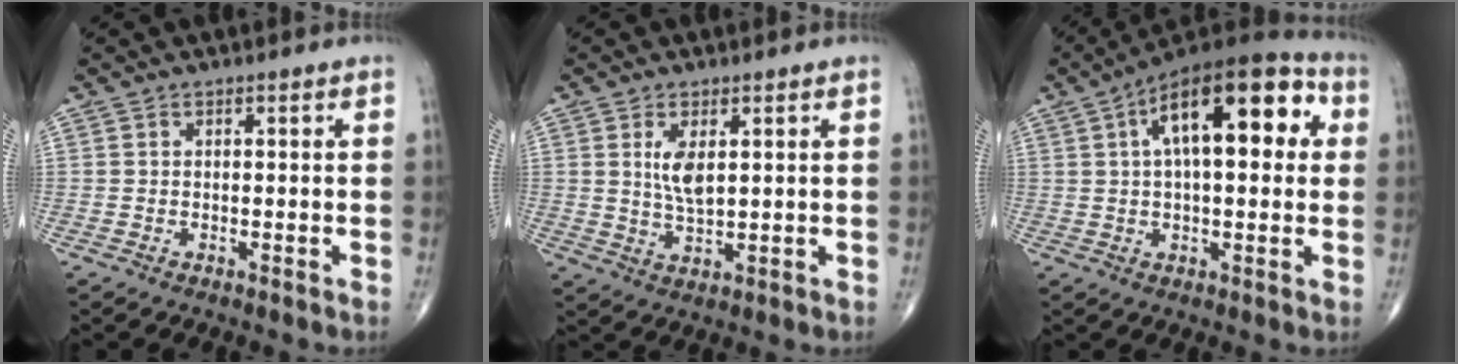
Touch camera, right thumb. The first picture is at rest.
{"total": 5.1, "force": [1.5, 2.1, 4.4], "torque": [-0.082, -0.014, 0.034]}
{"total": 20.5, "force": [5.4, 8.9, 17.7], "torque": [-0.252, 0.029, 0.073]}